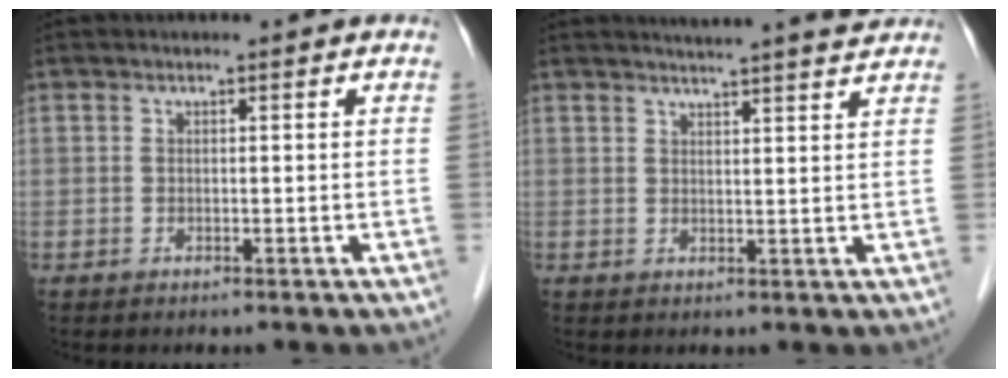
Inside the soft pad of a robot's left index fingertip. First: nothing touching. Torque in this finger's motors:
{"motor_torque": [0.50, -0.53, 0.10, 0.00]}